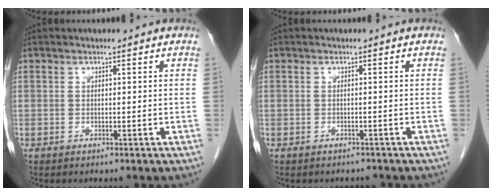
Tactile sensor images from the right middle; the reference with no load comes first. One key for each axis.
{"total": 1.7, "fx": -1.6, "fy": 0.7, "fz": 0.1, "tx": -0.007, "ty": -0.002, "tz": -0.022}